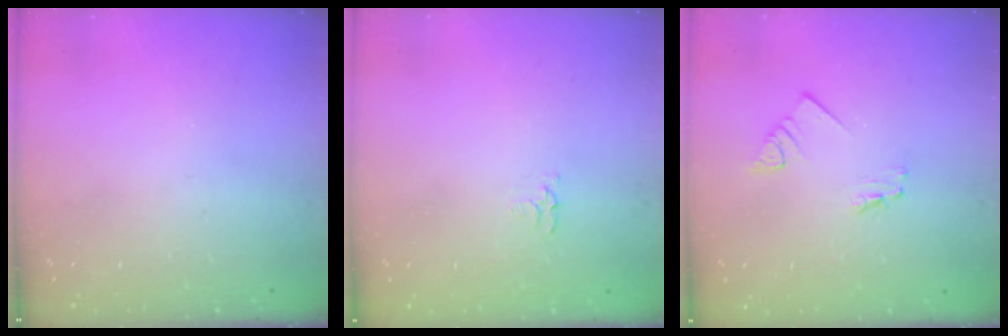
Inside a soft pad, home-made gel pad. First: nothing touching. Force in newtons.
{"total": 2.5, "press": 2.5, "slide": 0.4}
{"total": 1.4, "press": 1.4, "slide": 0.1}